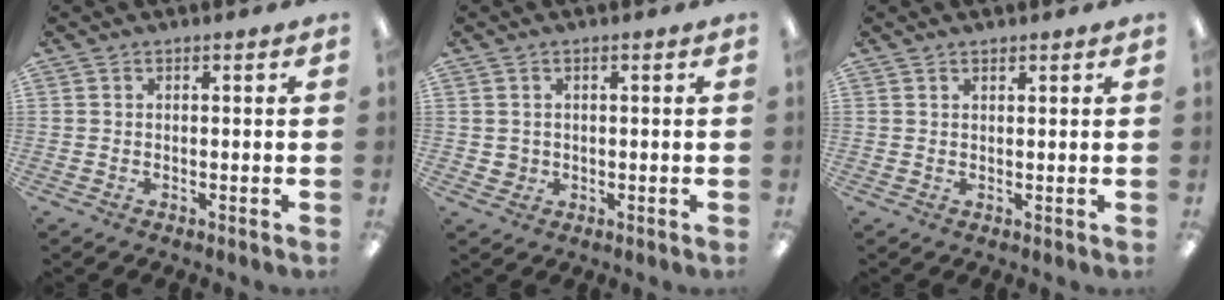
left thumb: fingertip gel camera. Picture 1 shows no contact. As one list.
[{"total": 2.0, "force": [0.5, 1.9, 0.4], "torque": [-0.010, 0.003, 0.007]}, {"total": 1.0, "force": [0.9, 0.4, 0.2], "torque": [-0.005, -0.001, 0.017]}]